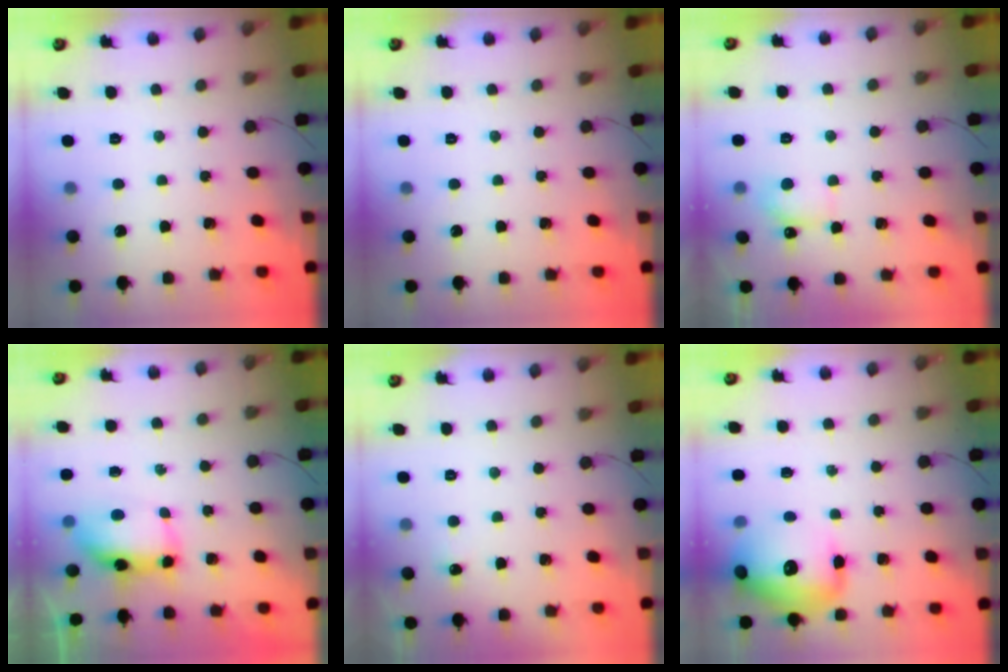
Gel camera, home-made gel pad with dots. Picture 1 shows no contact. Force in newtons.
{"total": 0.0}
{"total": 5.0, "press": 4.9, "slide": 1.2}
{"total": 7.3, "press": 7.2, "slide": 0.7}
{"total": 2.4, "press": 2.2, "slide": 1.1}
{"total": 16.3, "press": 15.9, "slide": 3.7}